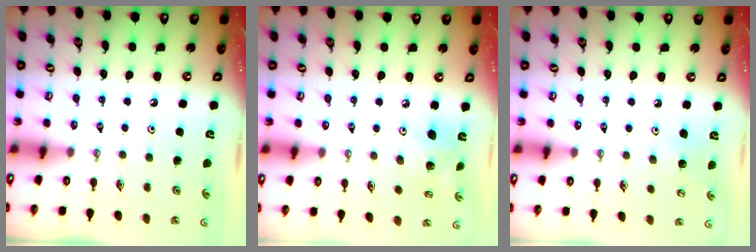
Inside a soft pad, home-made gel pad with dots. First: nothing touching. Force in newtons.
{"total": 8.0, "press": 7.8, "slide": 1.7}
{"total": 6.2, "press": 6.0, "slide": 1.4}